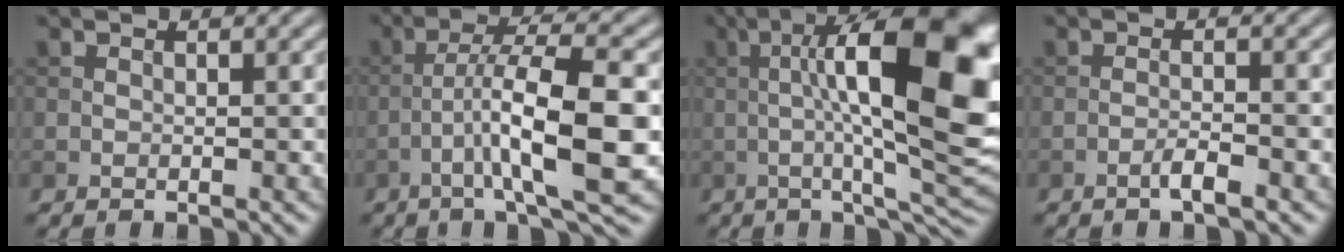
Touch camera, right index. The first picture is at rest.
{"total": 9.0, "force": [-2.5, 1.6, 8.5], "torque": [-0.136, 0.016, -0.045]}
{"total": 17.7, "force": [1.6, 4.7, 17.0], "torque": [-0.235, 0.016, 0.028]}
{"total": 2.0, "force": [-1.1, 0.2, 1.6], "torque": [-0.025, 0.007, -0.026]}